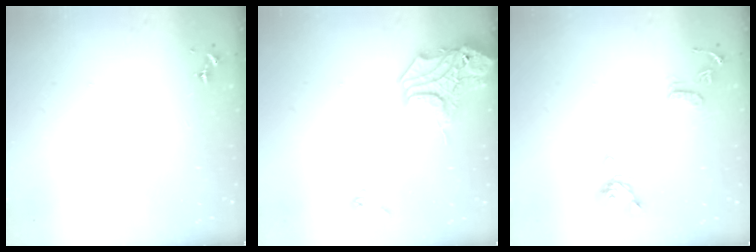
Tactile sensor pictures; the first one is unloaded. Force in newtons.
{"total": 14.8, "press": 14.7, "slide": 2.2}
{"total": 14.9, "press": 14.8, "slide": 1.5}